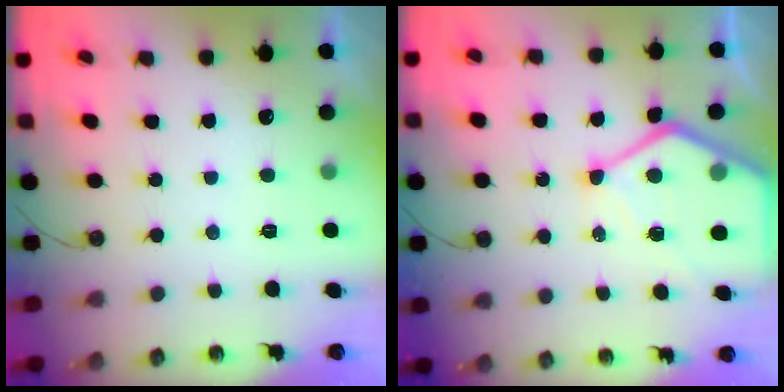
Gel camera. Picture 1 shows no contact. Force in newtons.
{"total": 15.7, "press": 15.6, "slide": 1.3}